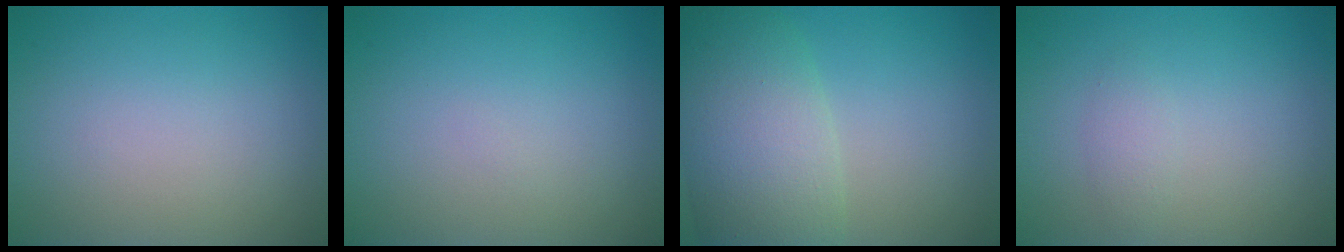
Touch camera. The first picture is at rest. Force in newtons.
{"total": 0.0}
{"total": 8.3, "press": 8.3, "slide": 0.5}
{"total": 1.1, "press": 1.1, "slide": 0.1}